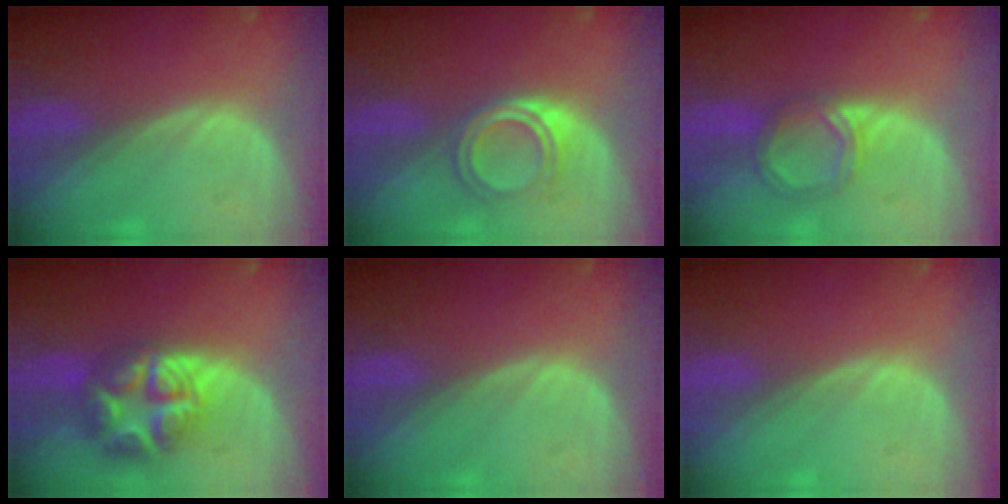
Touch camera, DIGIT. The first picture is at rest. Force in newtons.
{"total": 4.4, "press": 4.2, "slide": 1.5}
{"total": 4.5, "press": 4.5, "slide": 0.4}
{"total": 8.9, "press": 8.9, "slide": 0.4}
{"total": 0.0}
{"total": 0.0}